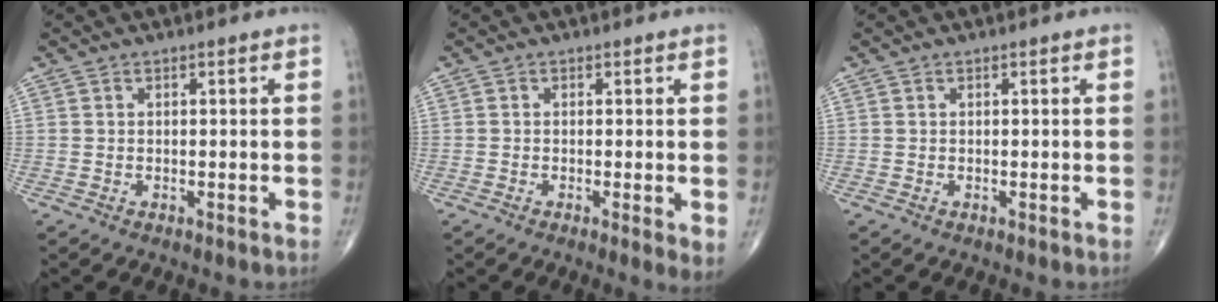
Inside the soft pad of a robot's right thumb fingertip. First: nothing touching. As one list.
[{"total": 3.7, "force": [-0.7, 0.7, 3.5], "torque": [-0.060, -0.013, -0.016]}, {"total": 0.0}]